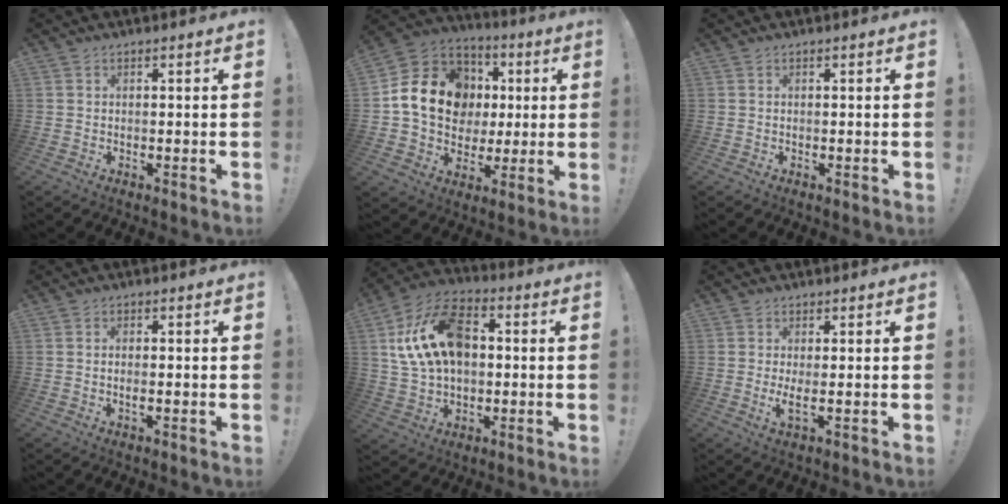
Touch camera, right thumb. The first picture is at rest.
{"total": 18.5, "force": [3.5, 15.0, 10.3], "torque": [-0.155, 0.003, 0.086]}
{"total": 0.0}
{"total": 1.6, "force": [-0.4, 0.3, 1.5], "torque": [-0.023, -0.002, -0.008]}
{"total": 19.2, "force": [3.6, 12.9, 13.7], "torque": [-0.236, 0.004, 0.070]}
{"total": 3.4, "force": [0.7, 0.1, 3.3], "torque": [-0.049, -0.019, 0.013]}